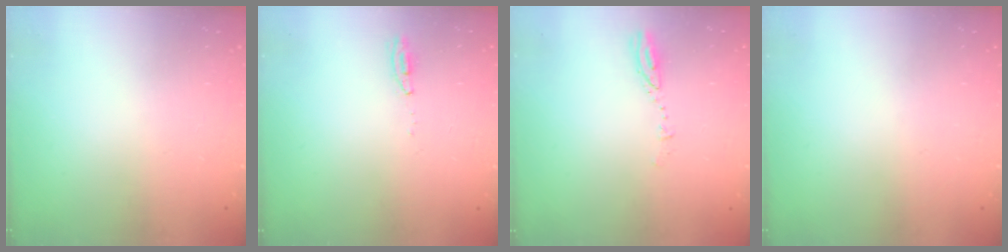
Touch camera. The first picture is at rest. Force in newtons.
{"total": 3.4, "press": 2.9, "slide": 1.7}
{"total": 3.1, "press": 3.1, "slide": 0.3}
{"total": 0.0}